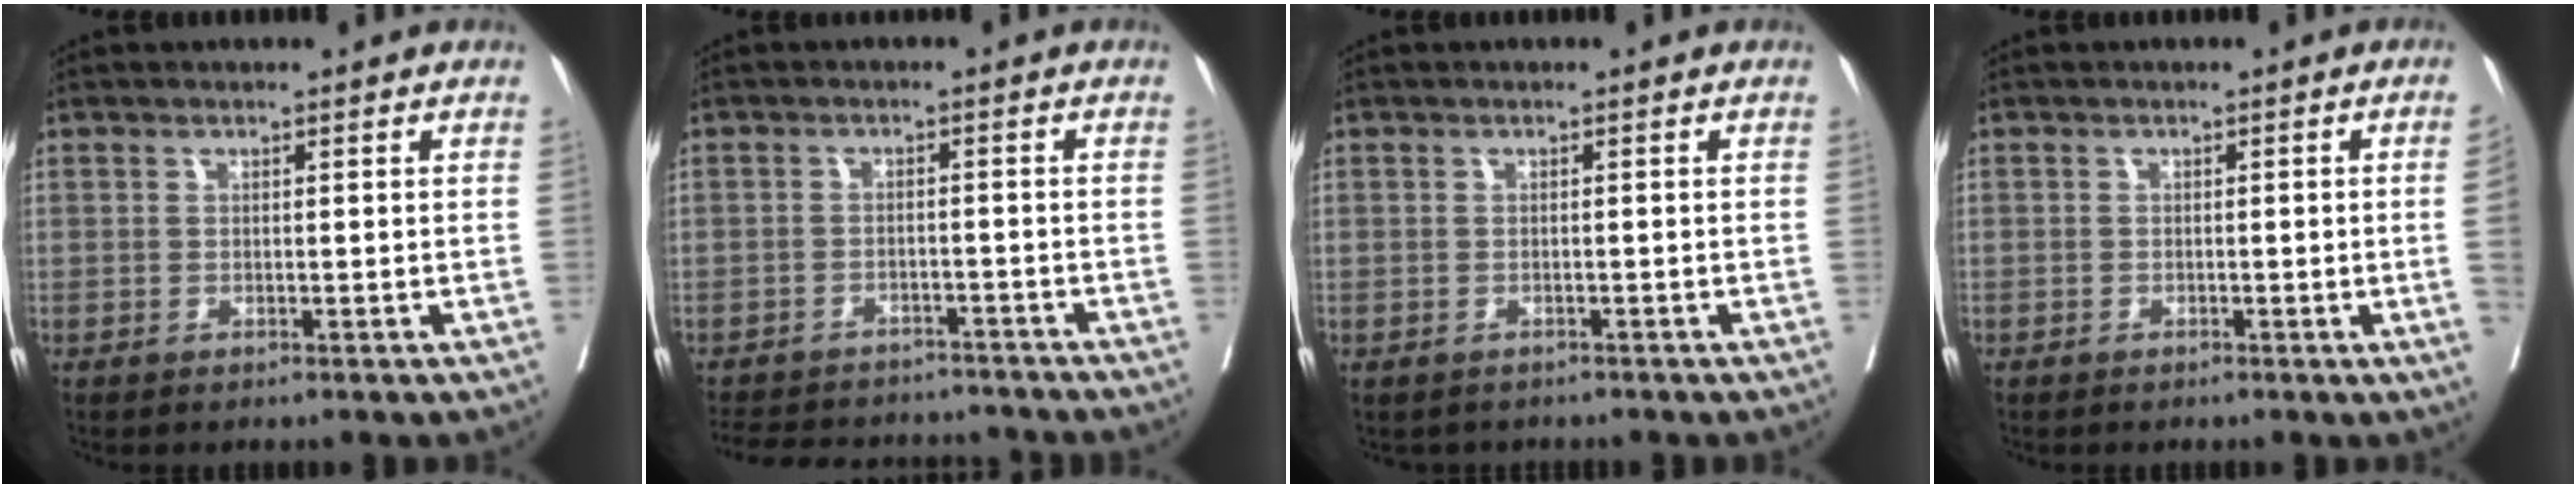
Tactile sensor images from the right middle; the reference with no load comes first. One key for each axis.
{"total": 13.6, "fx": -12.3, "fy": 4.6, "fz": 3.4, "tx": -0.068, "ty": 0.010, "tz": -0.160}
{"total": 1.6, "fx": -1.3, "fy": 0.8, "fz": 0.1, "tx": -0.005, "ty": -0.001, "tz": -0.019}
{"total": 2.4, "fx": -0.4, "fy": -0.9, "fz": 2.2, "tx": -0.027, "ty": -0.004, "tz": -0.004}